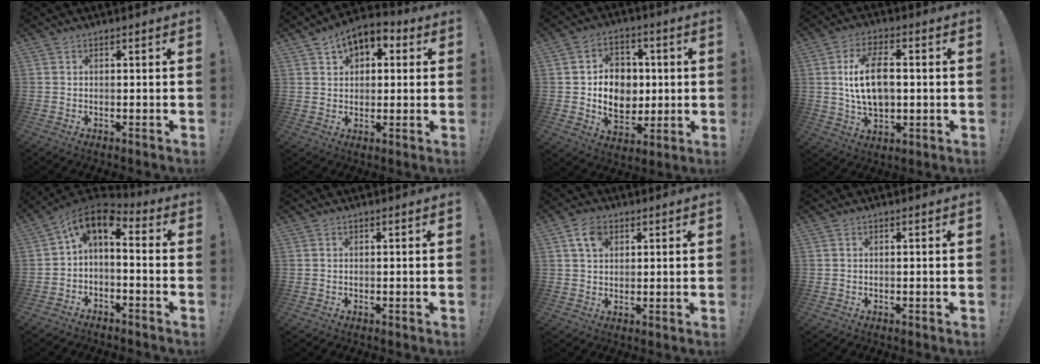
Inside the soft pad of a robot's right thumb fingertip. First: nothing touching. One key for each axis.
{"total": 7.4, "fx": 4.0, "fy": 4.8, "fz": 4.0, "tx": -0.055, "ty": -0.016, "tz": 0.074}
{"total": 13.3, "fx": 0.3, "fy": 10.9, "fz": 7.7, "tx": -0.126, "ty": -0.003, "tz": 0.012}
{"total": 13.6, "fx": 1.0, "fy": 8.0, "fz": 11.0, "tx": -0.193, "ty": 0.005, "tz": 0.018}
{"total": 5.7, "fx": 0.8, "fy": 2.8, "fz": 4.9, "tx": -0.083, "ty": -0.009, "tz": 0.019}
{"total": 0.0}
{"total": 5.9, "fx": 2.6, "fy": 3.8, "fz": 3.6, "tx": -0.064, "ty": 0.002, "tz": 0.050}
{"total": 0.0}